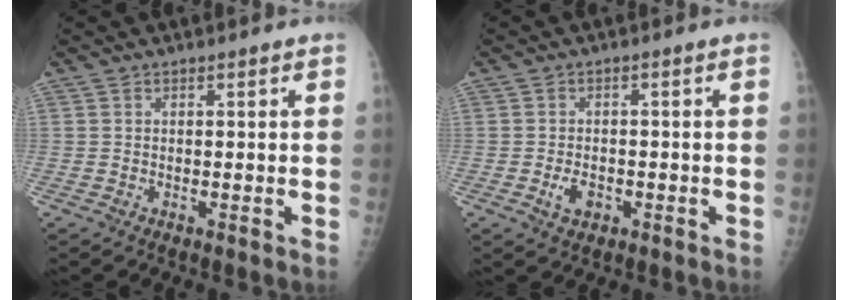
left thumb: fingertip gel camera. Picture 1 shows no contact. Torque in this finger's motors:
{"motor_torque": [-0.33, 0.34, 0.03, 0.02, 0.01]}